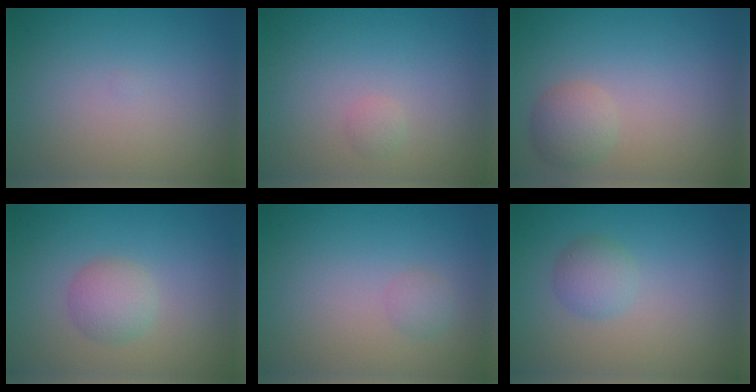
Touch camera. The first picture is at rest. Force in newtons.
{"total": 0.7, "press": 0.7, "slide": 0.0}
{"total": 2.3, "press": 2.3, "slide": 0.2}
{"total": 2.3, "press": 2.3, "slide": 0.1}
{"total": 1.0, "press": 1.0, "slide": 0.0}
{"total": 1.9, "press": 1.9, "slide": 0.0}